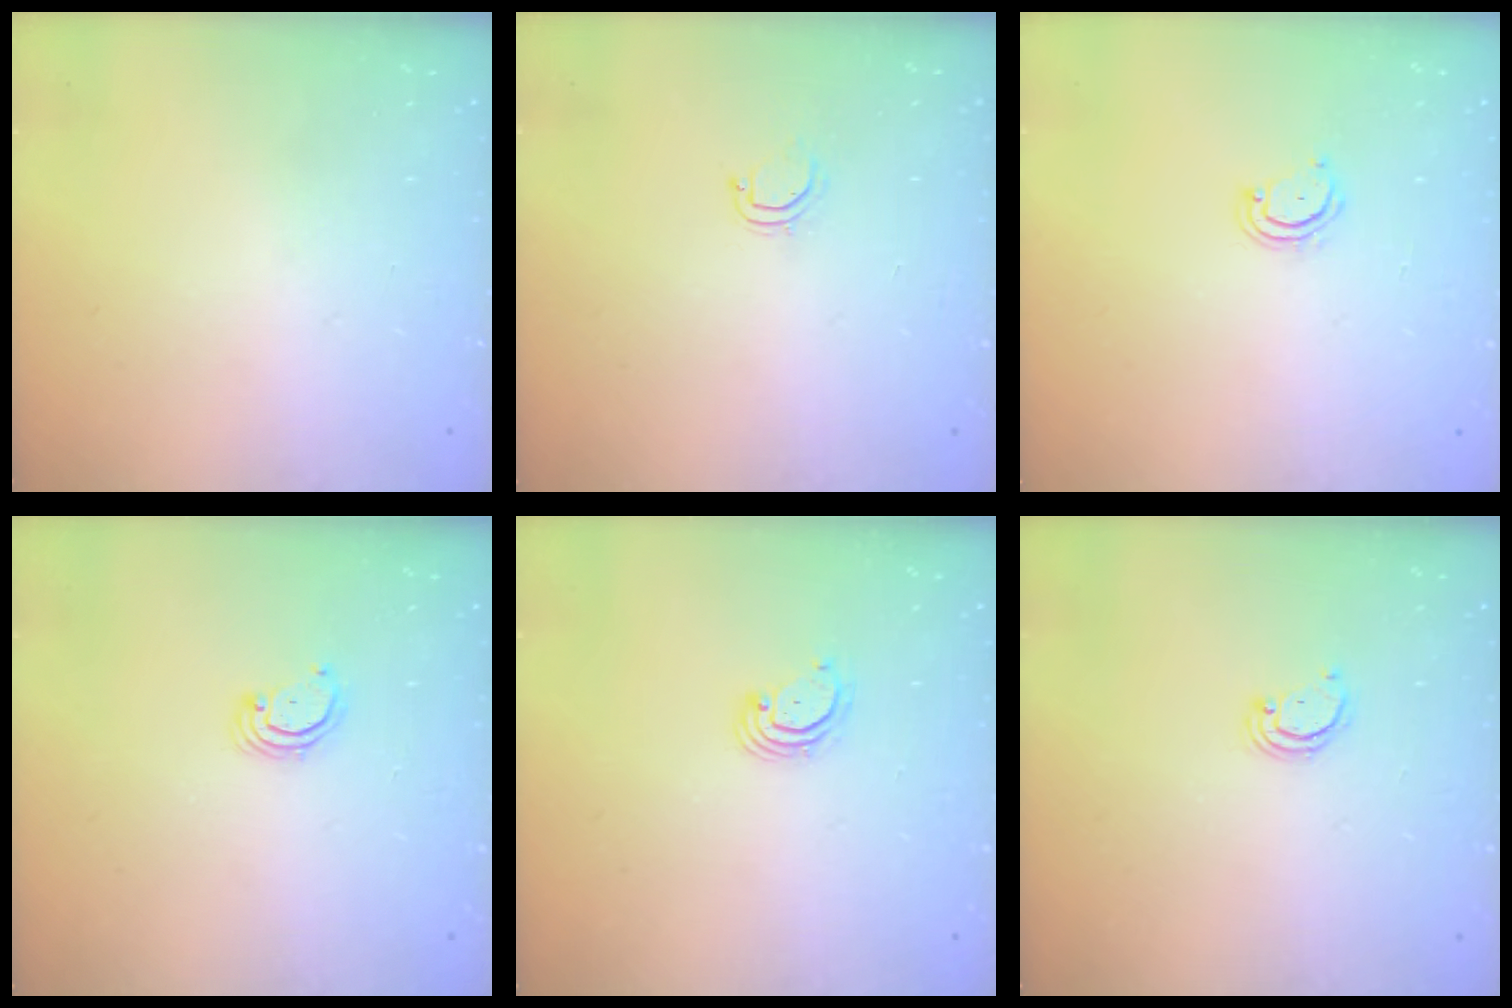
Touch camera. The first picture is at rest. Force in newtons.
{"total": 4.6, "press": 4.6, "slide": 0.4}
{"total": 3.9, "press": 3.9, "slide": 0.3}
{"total": 2.3, "press": 2.3, "slide": 0.2}
{"total": 3.0, "press": 3.0, "slide": 0.3}
{"total": 2.2, "press": 2.2, "slide": 0.2}